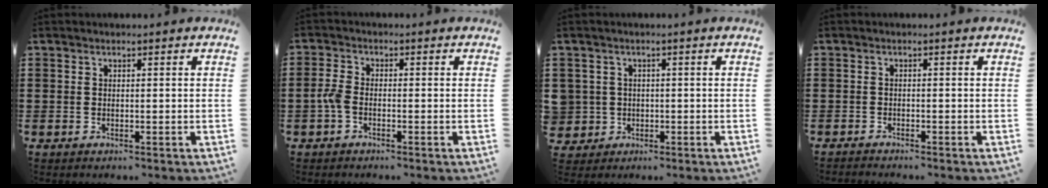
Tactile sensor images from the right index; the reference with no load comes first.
{"total": 2.5, "force": [-1.0, 1.2, 1.9], "torque": [-0.059, -0.004, -0.026]}
{"total": 2.7, "force": [-0.3, 2.7, 0.1], "torque": [-0.017, 0.008, -0.011]}
{"total": 1.0, "force": [-1.0, -0.1, -0.1], "torque": [0.000, 0.001, -0.020]}